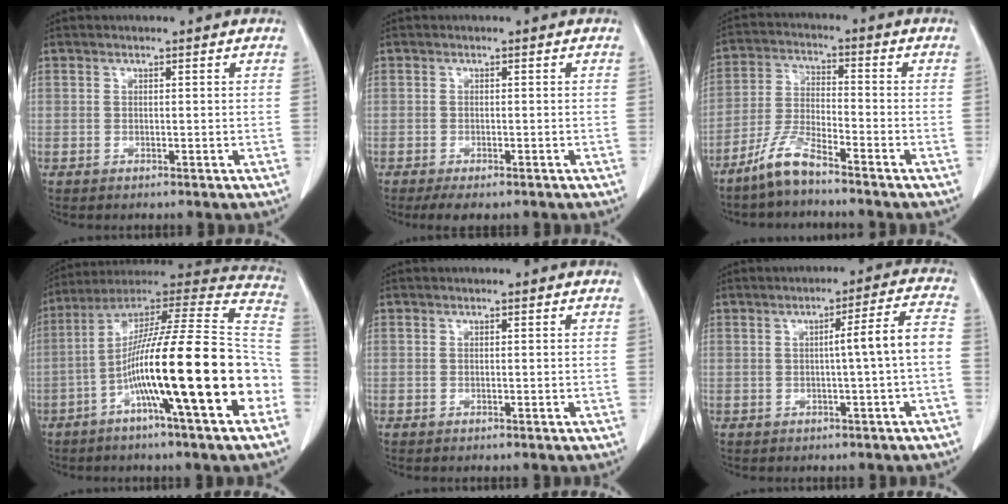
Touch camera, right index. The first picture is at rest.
{"total": 2.8, "force": [-2.1, 1.2, 1.5], "torque": [-0.026, -0.004, -0.027]}
{"total": 6.7, "force": [-5.4, 0.7, 4.0], "torque": [-0.095, -0.014, -0.111]}
{"total": 25.3, "force": [-7.4, 0.8, 24.2], "torque": [-0.341, 0.003, -0.129]}
{"total": 0.0}
{"total": 6.1, "force": [-0.8, -0.7, 6.1], "torque": [-0.085, 0.014, -0.009]}